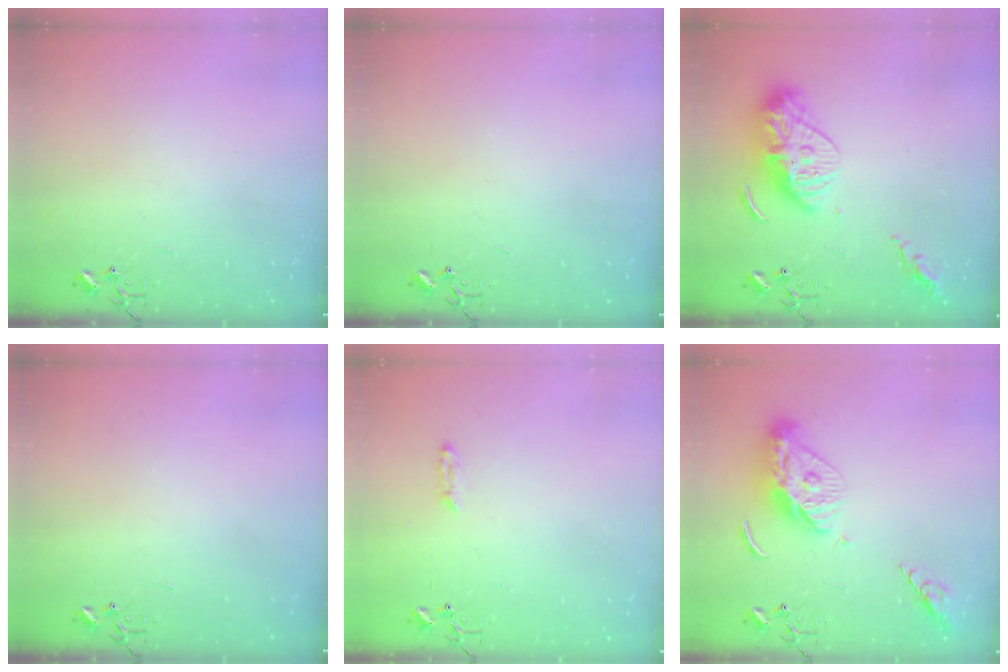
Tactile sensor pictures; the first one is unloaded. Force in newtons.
{"total": 0.0}
{"total": 16.3, "press": 16.3, "slide": 1.3}
{"total": 0.0}
{"total": 2.2, "press": 2.2, "slide": 0.4}
{"total": 13.9, "press": 13.9, "slide": 1.3}